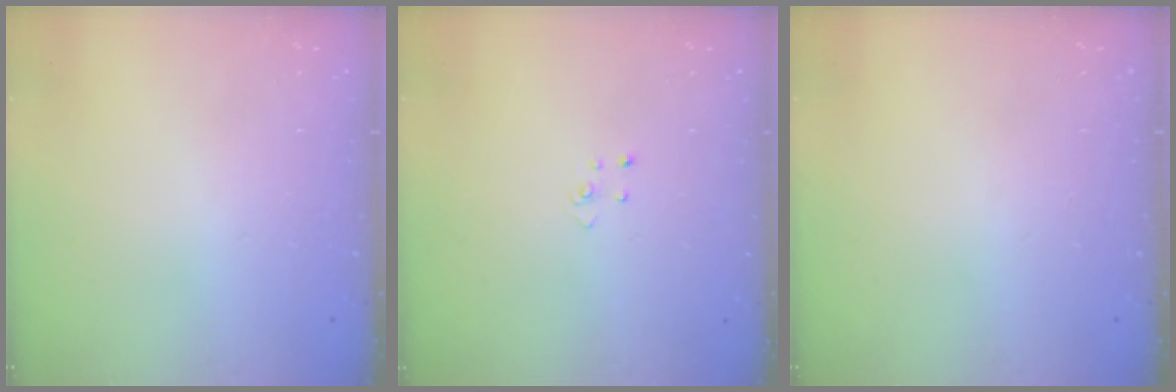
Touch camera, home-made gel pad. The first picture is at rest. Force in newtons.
{"total": 2.7, "press": 2.7, "slide": 0.3}
{"total": 0.0}